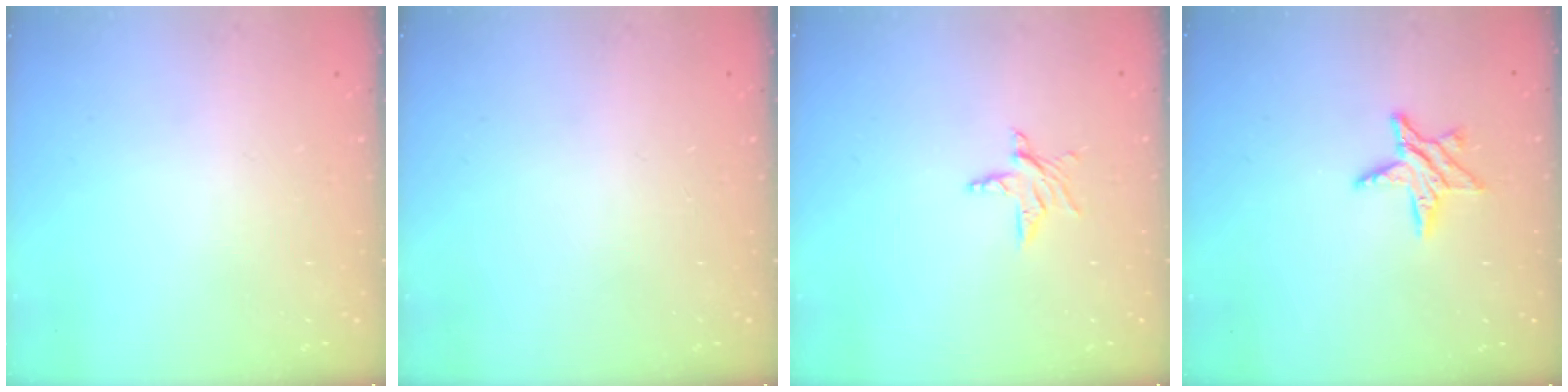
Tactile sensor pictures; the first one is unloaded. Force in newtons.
{"total": 0.0}
{"total": 4.6, "press": 4.6, "slide": 0.4}
{"total": 7.9, "press": 7.9, "slide": 0.3}